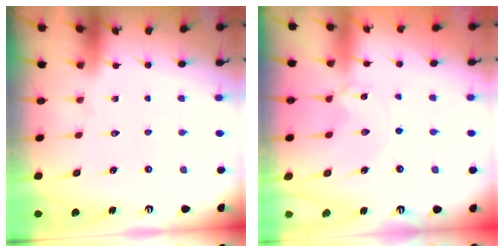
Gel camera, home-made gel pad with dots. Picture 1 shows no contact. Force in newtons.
{"total": 1.7, "press": 1.6, "slide": 0.1}